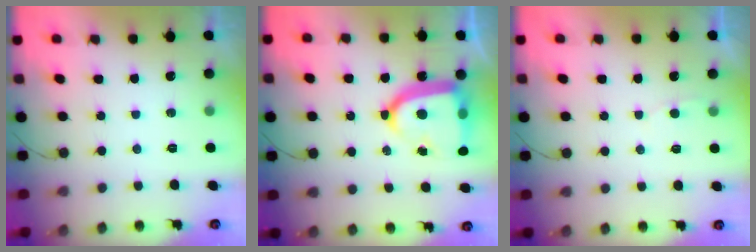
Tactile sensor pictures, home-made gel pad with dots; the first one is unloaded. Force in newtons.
{"total": 17.9, "press": 17.8, "slide": 1.7}
{"total": 2.0, "press": 2.0, "slide": 0.2}